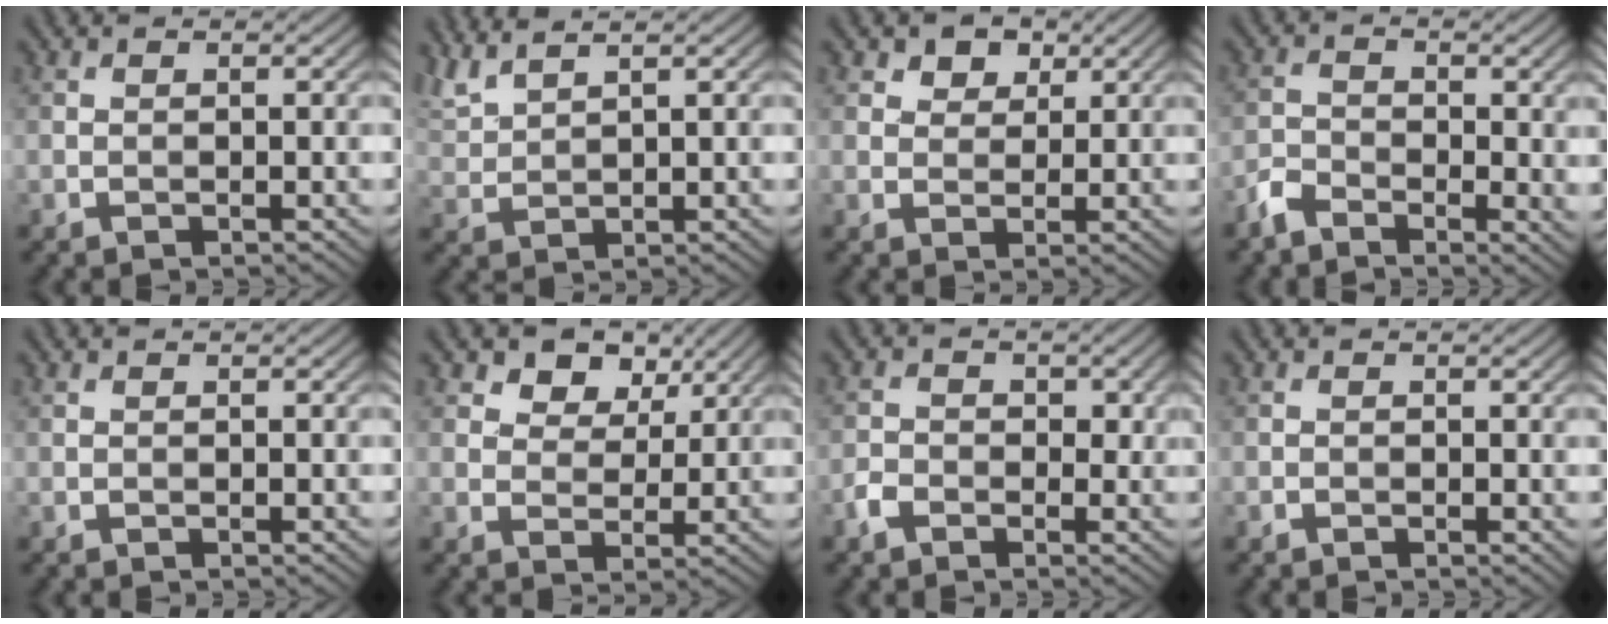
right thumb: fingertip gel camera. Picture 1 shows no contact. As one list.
[{"total": 4.3, "force": [3.7, 0.8, 2.1], "torque": [-0.061, 0.014, 0.083]}, {"total": 3.9, "force": [2.3, 2.6, 1.7], "torque": [-0.032, -0.008, 0.045]}, {"total": 4.5, "force": [-2.6, 2.2, 2.9], "torque": [-0.057, -0.006, -0.058]}, {"total": 0.0}, {"total": 6.1, "force": [3.7, 4.0, 2.9], "torque": [-0.049, -0.014, 0.069]}, {"total": 2.7, "force": [-1.1, 2.0, 1.4], "torque": [-0.022, 0.000, -0.027]}, {"total": 0.5, "force": [-0.2, 0.3, 0.4], "torque": [-0.005, -0.004, -0.003]}]